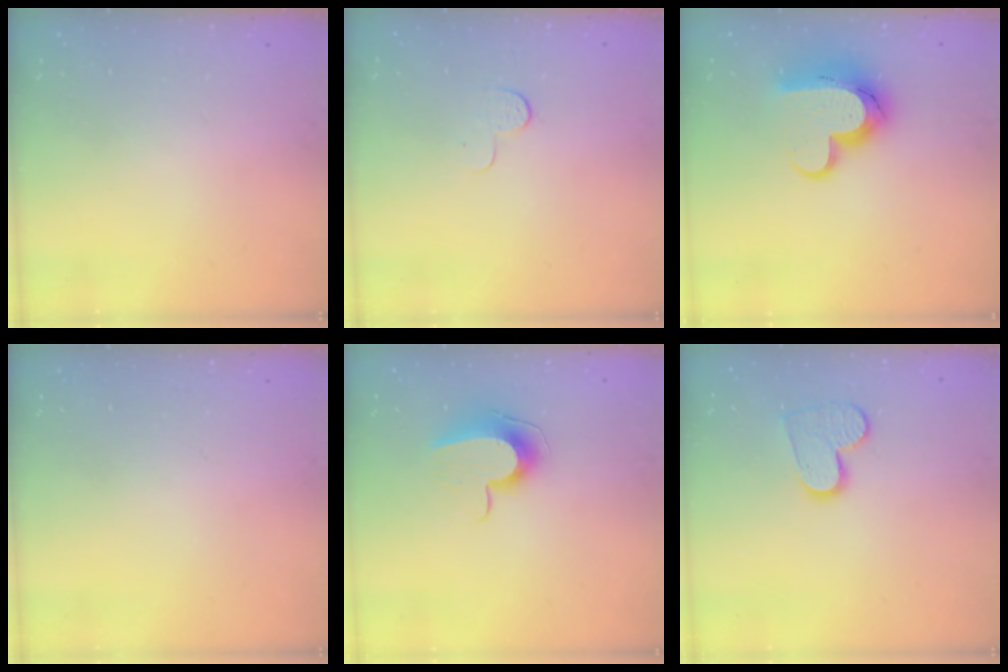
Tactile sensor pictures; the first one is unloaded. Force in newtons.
{"total": 3.9, "press": 3.9, "slide": 0.4}
{"total": 14.9, "press": 14.9, "slide": 1.3}
{"total": 0.0}
{"total": 9.4, "press": 9.4, "slide": 0.2}
{"total": 10.0, "press": 10.0, "slide": 0.8}